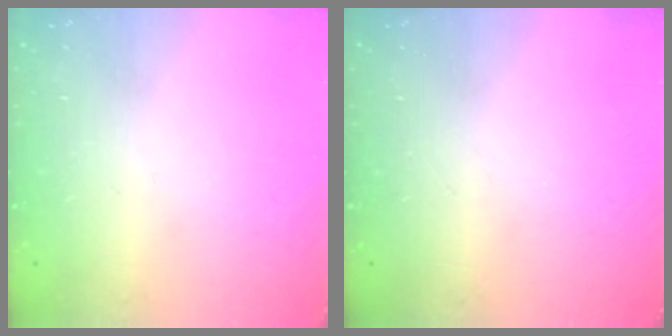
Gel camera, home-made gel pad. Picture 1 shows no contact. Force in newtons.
{"total": 0.0}